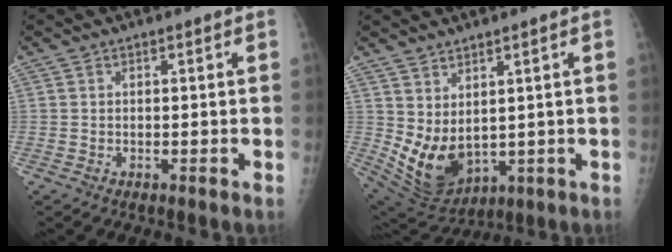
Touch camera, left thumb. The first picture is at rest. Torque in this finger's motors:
{"motor_torque": [0.79, 0.65, 1.13, -0.06, 0.13]}